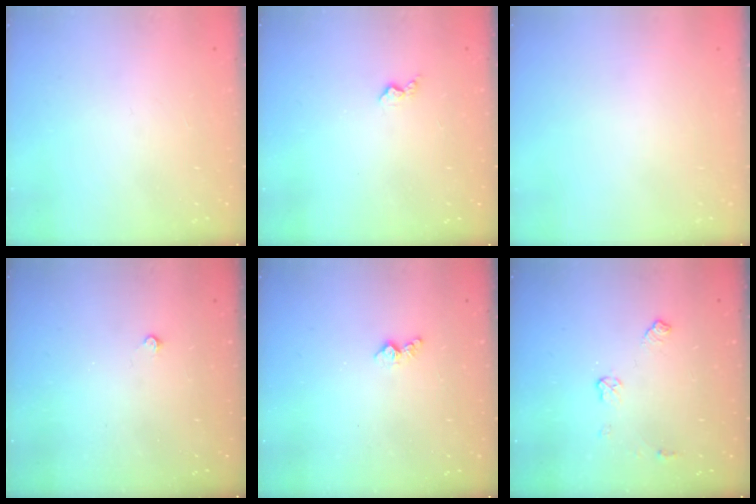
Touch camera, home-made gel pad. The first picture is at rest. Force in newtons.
{"total": 3.0, "press": 3.0, "slide": 0.5}
{"total": 0.0}
{"total": 2.0, "press": 1.9, "slide": 0.3}
{"total": 3.9, "press": 3.9, "slide": 0.5}
{"total": 5.6, "press": 5.6, "slide": 1.0}